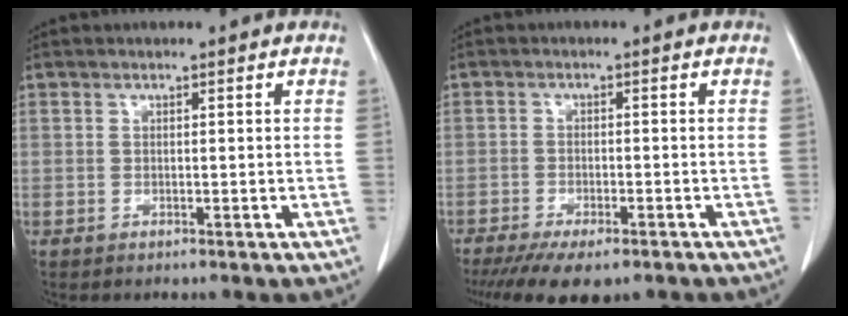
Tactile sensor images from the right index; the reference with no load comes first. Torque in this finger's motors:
{"motor_torque": [0.36, -0.63, -0.03, -0.05]}